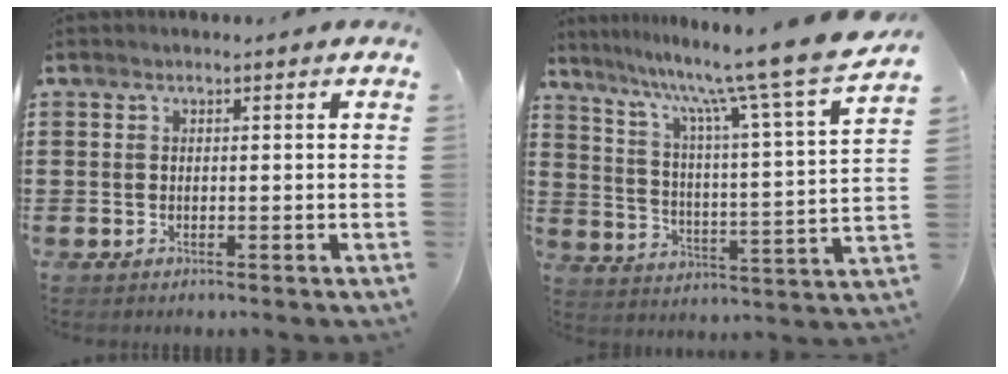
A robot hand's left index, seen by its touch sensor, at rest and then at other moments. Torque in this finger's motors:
{"motor_torque": [2.14, 0.00, 0.39, 0.11]}